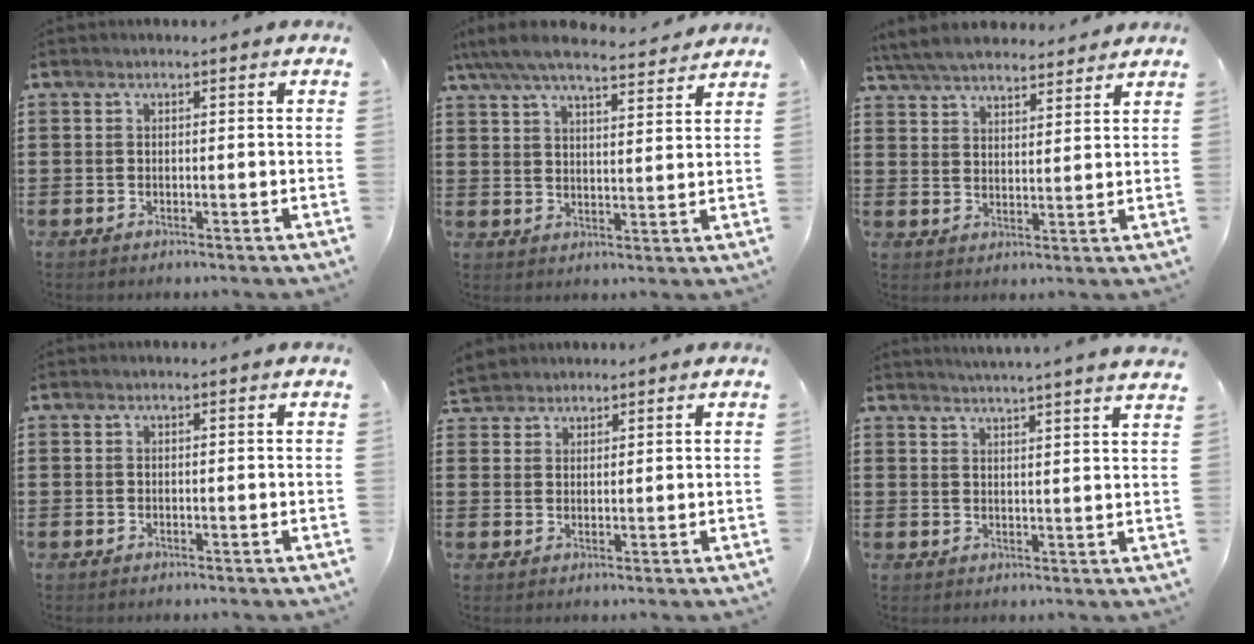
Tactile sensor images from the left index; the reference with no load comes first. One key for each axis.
{"total": 7.0, "fx": 6.2, "fy": 1.1, "fz": 3.1, "tx": -0.083, "ty": -0.028, "tz": 0.110}
{"total": 6.0, "fx": 5.7, "fy": 1.3, "fz": 1.6, "tx": -0.053, "ty": -0.017, "tz": 0.105}
{"total": 0.0}
{"total": 2.4, "fx": 2.2, "fy": 0.9, "fz": -0.3, "tx": -0.004, "ty": 0.003, "tz": 0.043}
{"total": 3.5, "fx": 3.3, "fy": -1.1, "fz": 0.5, "tx": -0.018, "ty": -0.019, "tz": 0.058}